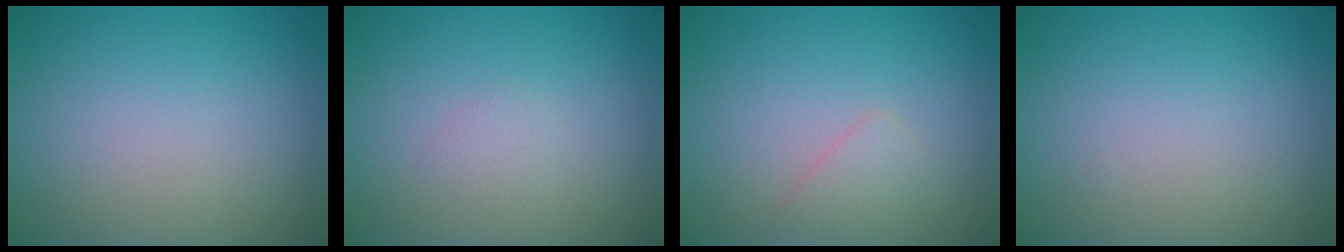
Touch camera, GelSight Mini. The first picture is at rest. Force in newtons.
{"total": 0.7, "press": 0.7, "slide": 0.0}
{"total": 1.3, "press": 1.3, "slide": 0.1}
{"total": 0.0}